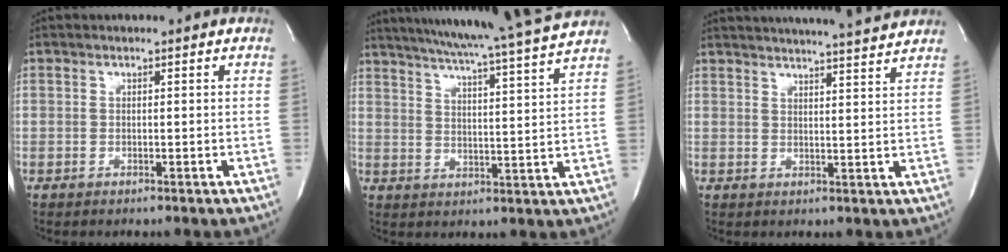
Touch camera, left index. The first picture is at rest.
{"total": 20.5, "force": [18.3, -1.6, 9.2], "torque": [-0.159, -0.030, 0.248]}
{"total": 16.1, "force": [15.1, 0.1, 5.7], "torque": [-0.095, -0.006, 0.197]}